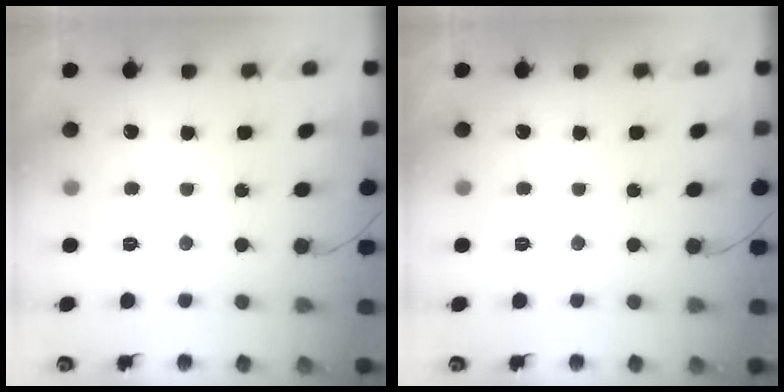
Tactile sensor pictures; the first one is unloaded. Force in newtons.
{"total": 0.0}